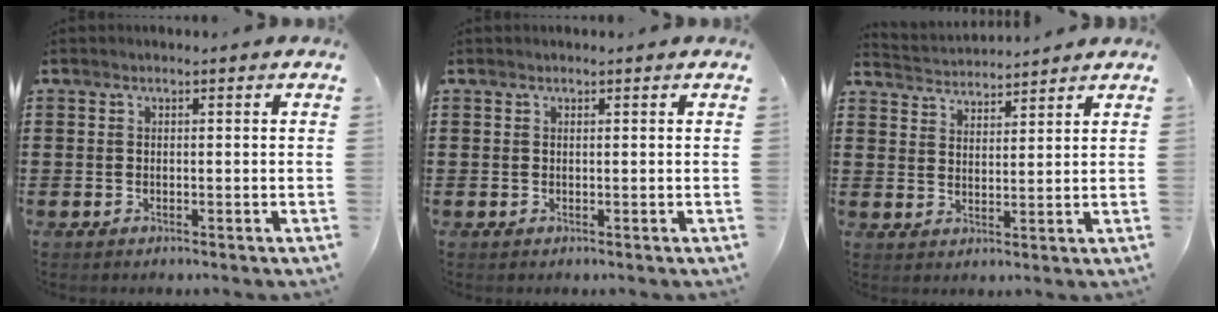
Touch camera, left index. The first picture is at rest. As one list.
[{"total": 0.0}, {"total": 3.0, "force": [2.9, 0.0, -0.5], "torque": [-0.002, -0.016, 0.051]}]